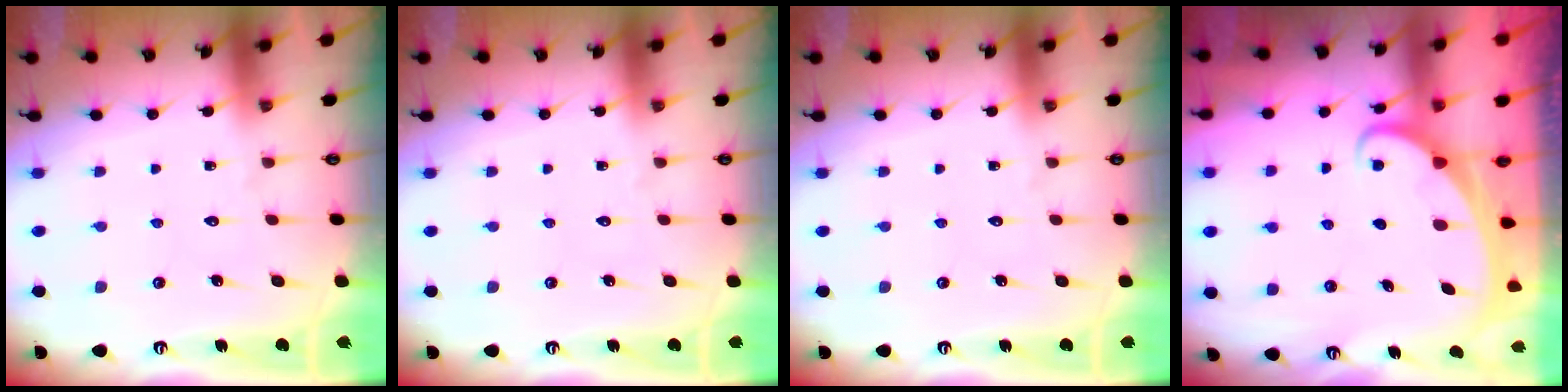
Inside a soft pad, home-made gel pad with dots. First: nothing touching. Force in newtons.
{"total": 0.0}
{"total": 0.0}
{"total": 1.8, "press": 1.8, "slide": 0.2}